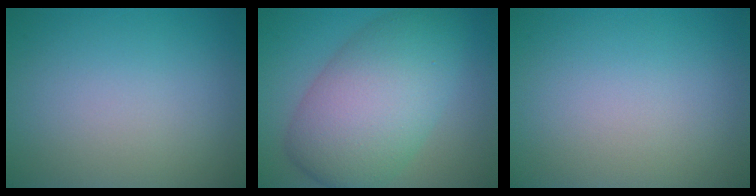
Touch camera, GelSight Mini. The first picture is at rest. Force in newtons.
{"total": 9.8, "press": 9.8, "slide": 0.1}
{"total": 0.0}